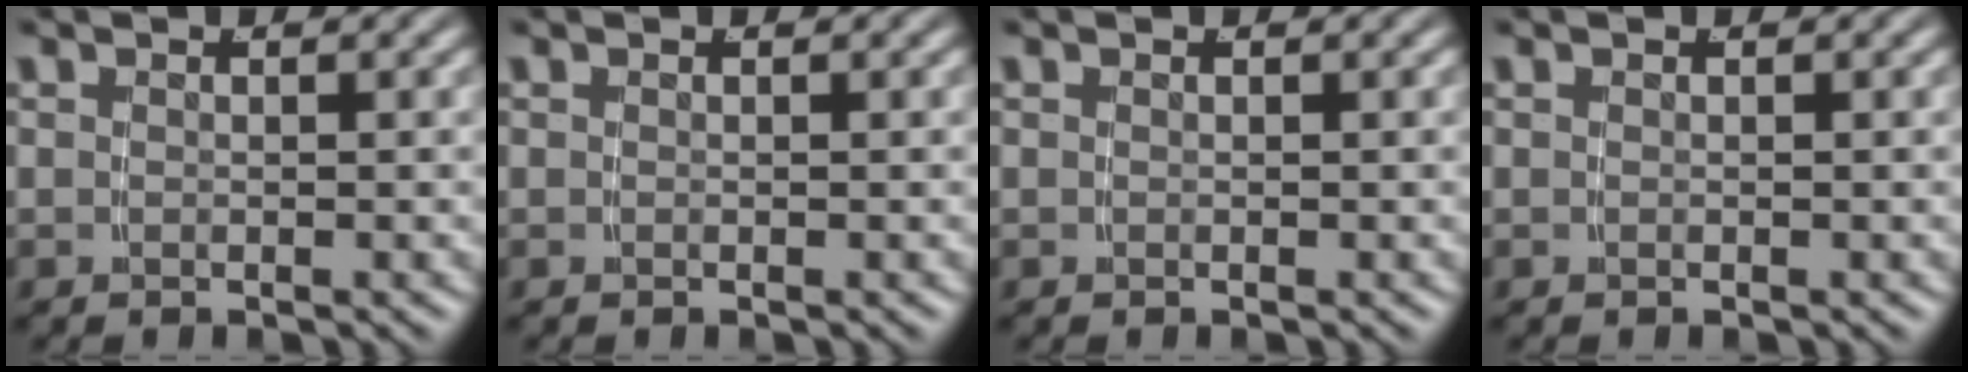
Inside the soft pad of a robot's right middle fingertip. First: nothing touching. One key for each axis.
{"total": 0.0}
{"total": 0.0}
{"total": 0.0}